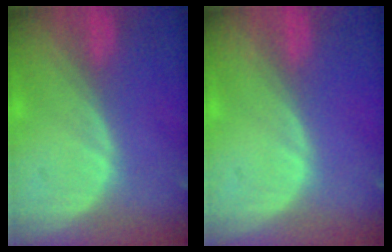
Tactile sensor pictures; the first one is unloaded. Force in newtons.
{"total": 0.0}